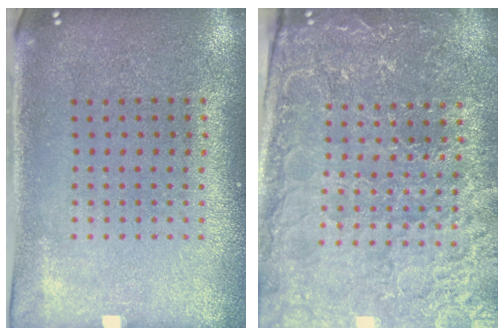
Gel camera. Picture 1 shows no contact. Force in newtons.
{"total": 4.0, "press": 3.9, "slide": 0.9}